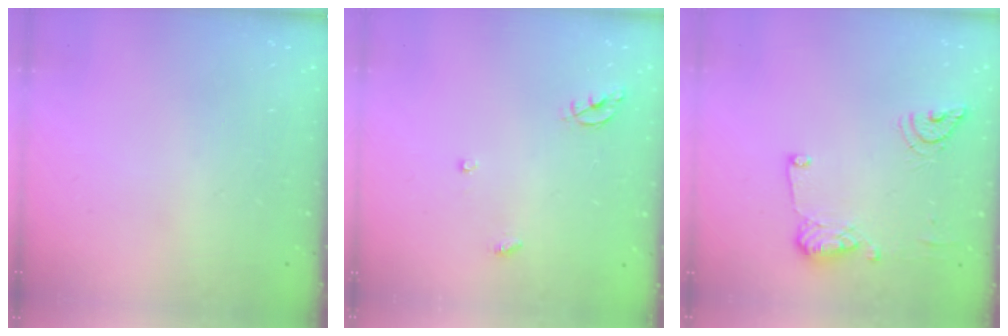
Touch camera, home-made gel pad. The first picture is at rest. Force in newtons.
{"total": 5.5, "press": 5.5, "slide": 0.6}
{"total": 11.2, "press": 11.1, "slide": 1.5}